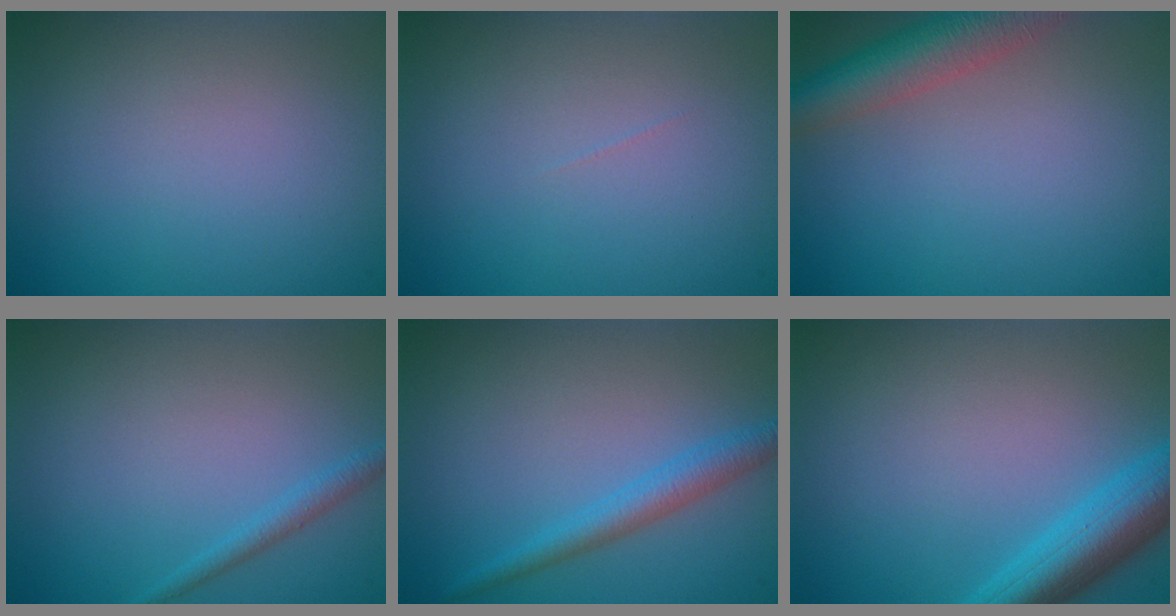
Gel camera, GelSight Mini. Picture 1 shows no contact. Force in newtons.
{"total": 0.0}
{"total": 5.2, "press": 5.2, "slide": 0.3}
{"total": 1.3, "press": 1.3, "slide": 0.1}
{"total": 2.5, "press": 2.5, "slide": 0.1}
{"total": 5.5, "press": 5.5, "slide": 0.3}